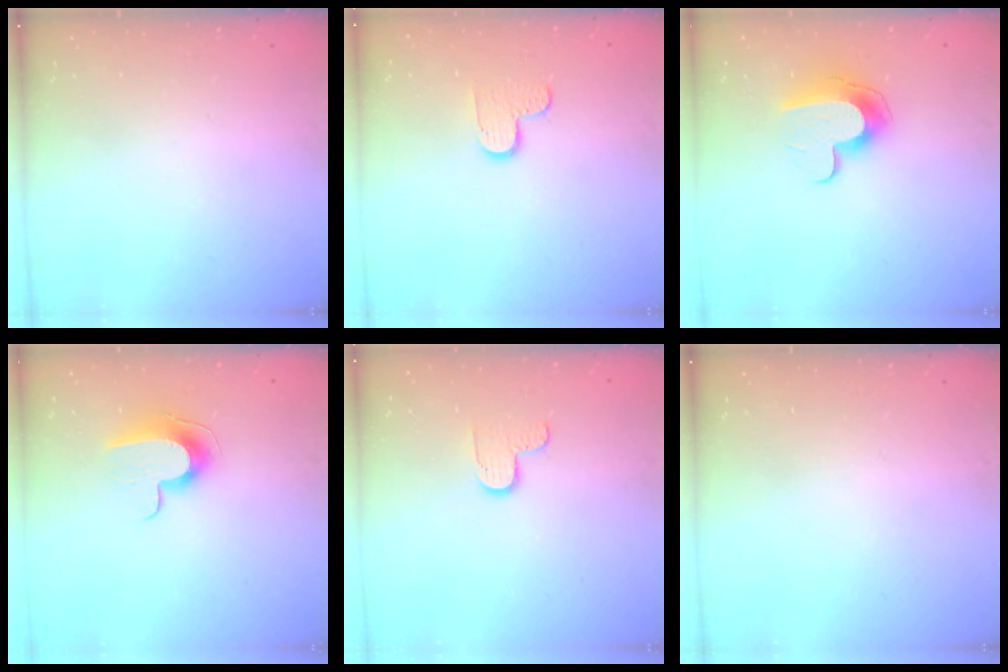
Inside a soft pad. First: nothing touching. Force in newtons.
{"total": 6.1, "press": 6.1, "slide": 0.3}
{"total": 11.8, "press": 11.8, "slide": 0.5}
{"total": 9.9, "press": 9.9, "slide": 0.3}
{"total": 5.8, "press": 5.7, "slide": 0.6}
{"total": 0.0}